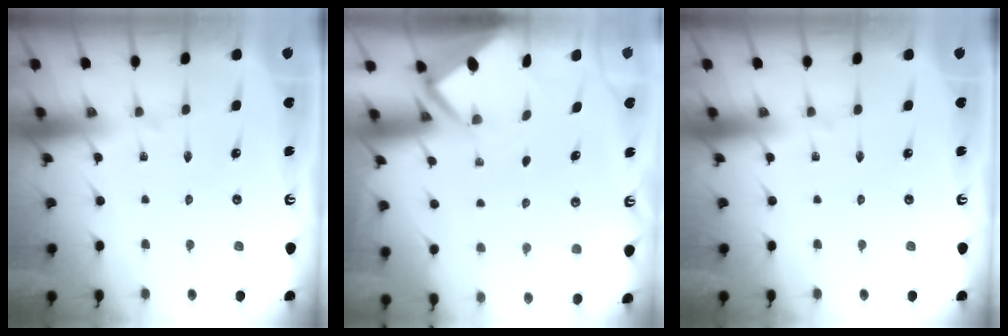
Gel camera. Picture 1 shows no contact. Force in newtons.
{"total": 2.6, "press": 2.6, "slide": 0.3}
{"total": 0.0}